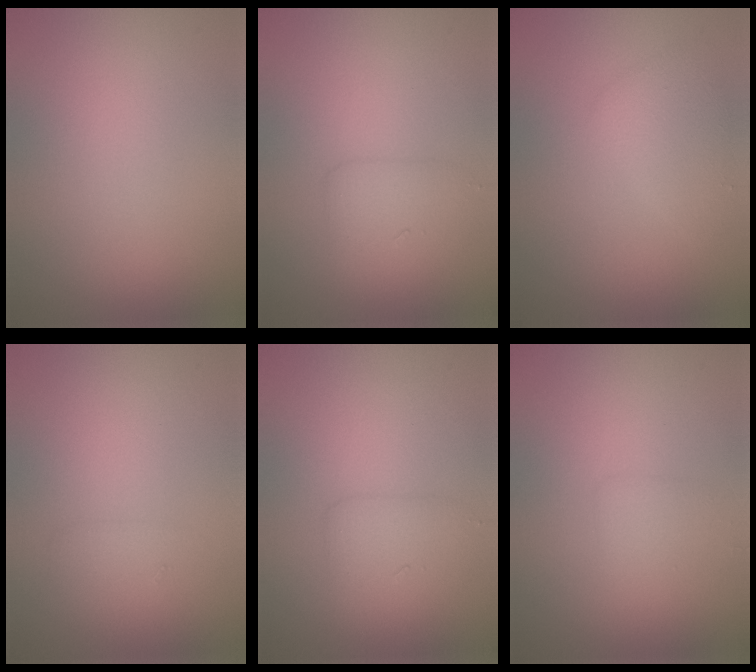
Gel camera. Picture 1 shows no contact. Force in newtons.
{"total": 2.3, "press": 2.3, "slide": 0.1}
{"total": 2.6, "press": 2.6, "slide": 0.1}
{"total": 1.0, "press": 1.0, "slide": 0.1}
{"total": 2.3, "press": 2.3, "slide": 0.1}
{"total": 1.3, "press": 1.3, "slide": 0.1}